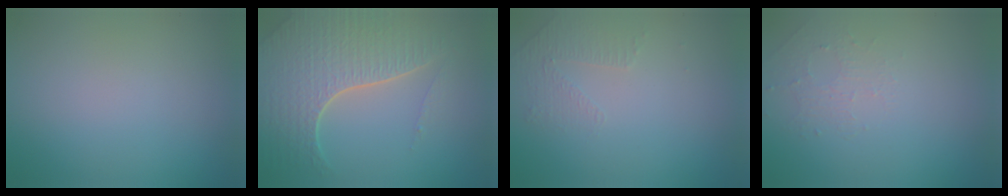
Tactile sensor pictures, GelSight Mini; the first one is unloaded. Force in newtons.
{"total": 7.1, "press": 5.1, "slide": 5.0}
{"total": 1.4, "press": 0.8, "slide": 1.1}
{"total": 1.3, "press": 0.7, "slide": 1.2}